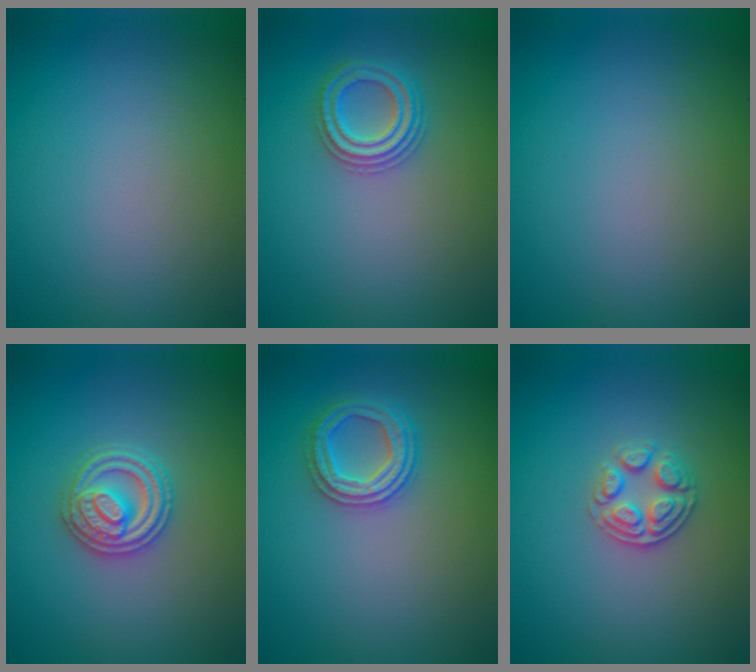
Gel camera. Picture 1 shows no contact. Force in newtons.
{"total": 2.9, "press": 2.9, "slide": 0.5}
{"total": 0.0}
{"total": 3.7, "press": 3.6, "slide": 0.6}
{"total": 3.1, "press": 3.1, "slide": 0.7}
{"total": 2.6, "press": 2.5, "slide": 0.9}